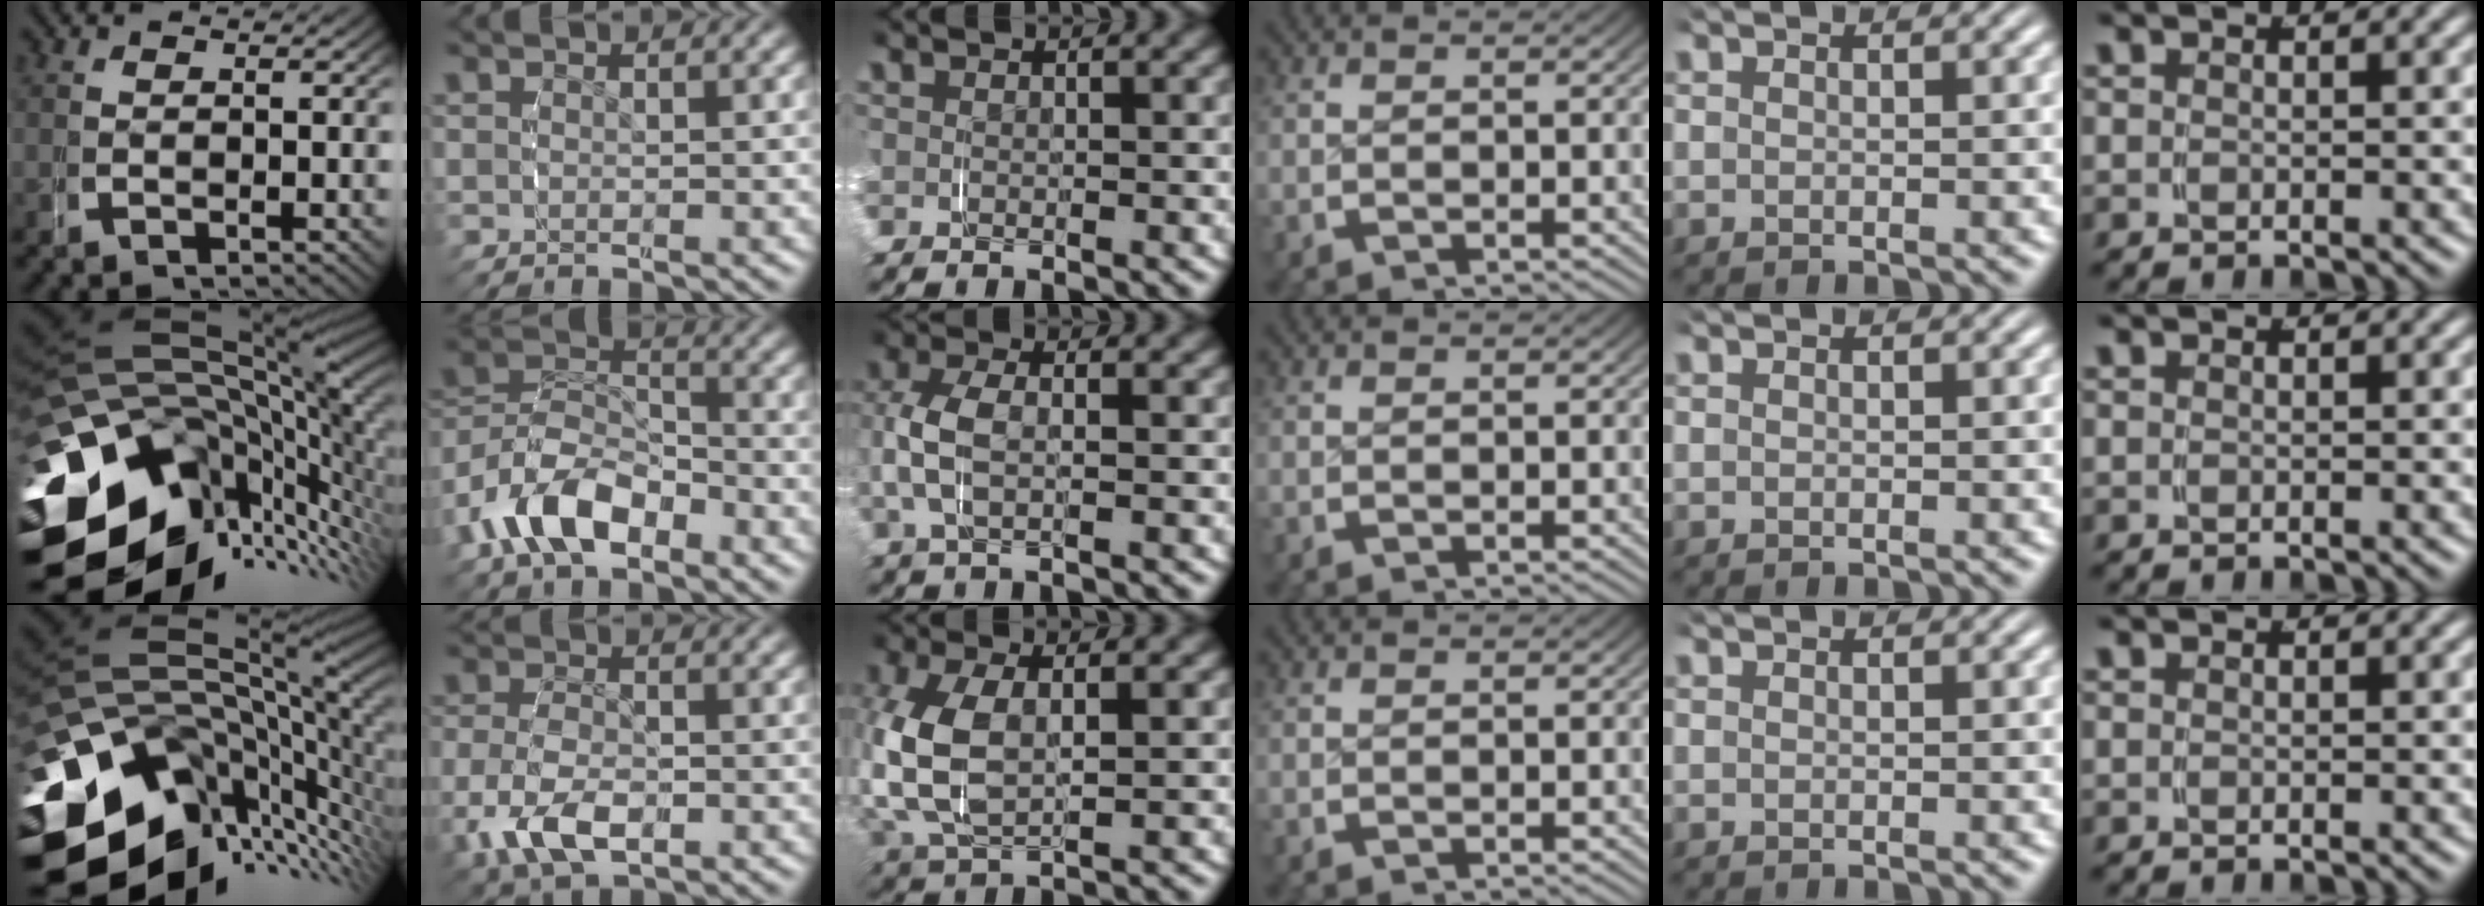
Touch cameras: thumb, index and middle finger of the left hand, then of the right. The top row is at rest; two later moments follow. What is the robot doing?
{"motion": "grasp_and_lifting", "object": "shoes"}